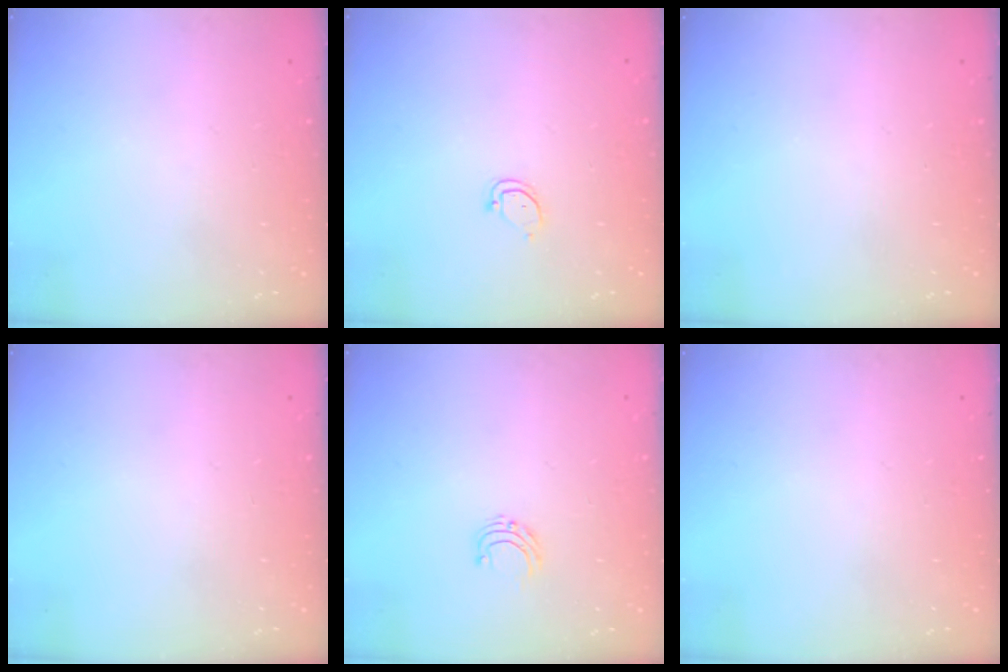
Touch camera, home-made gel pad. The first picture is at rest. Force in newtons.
{"total": 3.4, "press": 3.4, "slide": 0.2}
{"total": 0.0}
{"total": 0.0}
{"total": 4.9, "press": 4.9, "slide": 0.5}
{"total": 0.0}